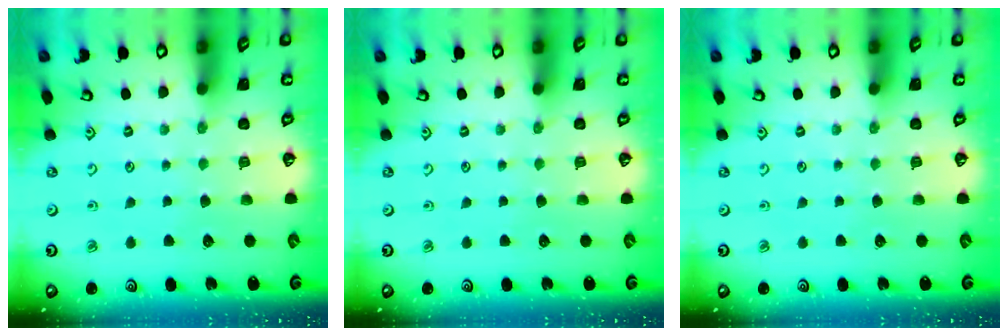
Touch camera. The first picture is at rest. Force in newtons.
{"total": 0.0}
{"total": 0.0}